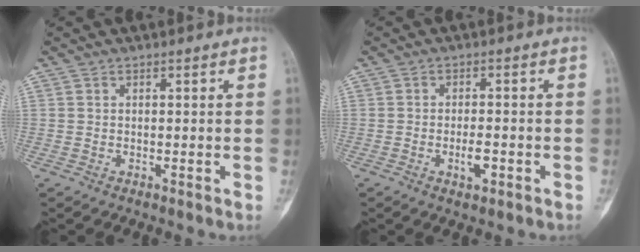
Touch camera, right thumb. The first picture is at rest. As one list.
[{"total": 3.4, "force": [-1.4, 1.3, 2.8], "torque": [-0.047, 0.004, -0.020]}]